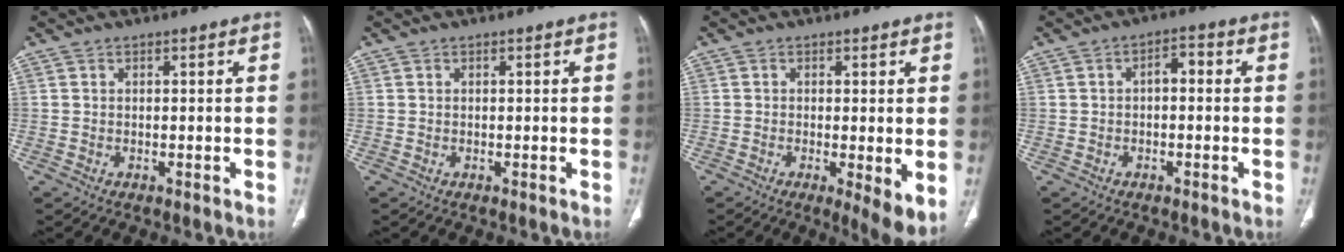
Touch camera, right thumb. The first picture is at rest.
{"total": 0.0}
{"total": 6.3, "force": [-0.9, 1.6, 6.0], "torque": [-0.095, -0.021, -0.015]}
{"total": 3.2, "force": [-0.2, 1.8, 2.6], "torque": [-0.032, 0.017, -0.011]}